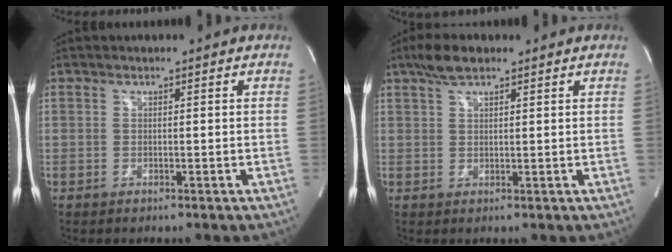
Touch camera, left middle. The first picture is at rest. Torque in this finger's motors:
{"motor_torque": [0.35, -0.48, -0.01, 0.03]}